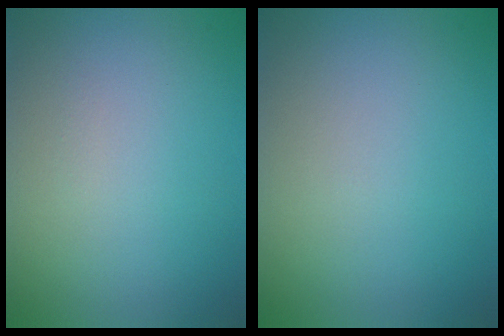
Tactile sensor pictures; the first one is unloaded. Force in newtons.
{"total": 0.0}